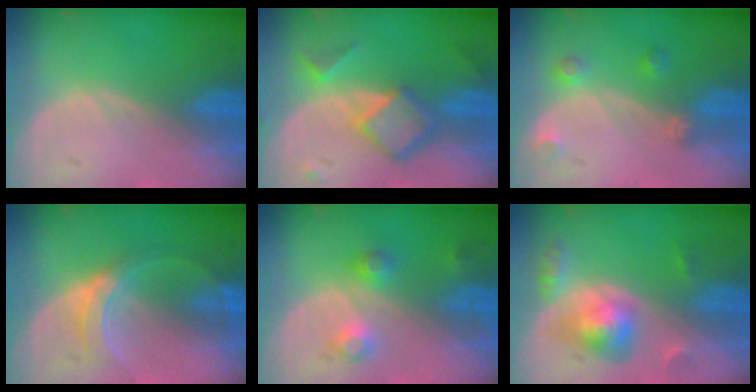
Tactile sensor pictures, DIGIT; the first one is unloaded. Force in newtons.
{"total": 6.9, "press": 6.0, "slide": 3.5}
{"total": 2.7, "press": 2.6, "slide": 0.5}
{"total": 5.2, "press": 5.1, "slide": 0.9}
{"total": 3.7, "press": 3.4, "slide": 1.4}
{"total": 5.9, "press": 5.5, "slide": 1.9}